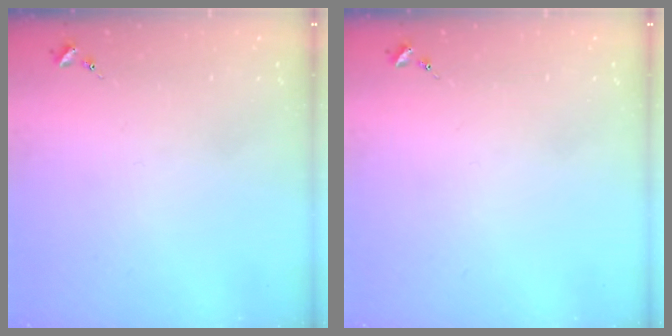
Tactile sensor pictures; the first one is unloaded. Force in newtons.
{"total": 0.0}